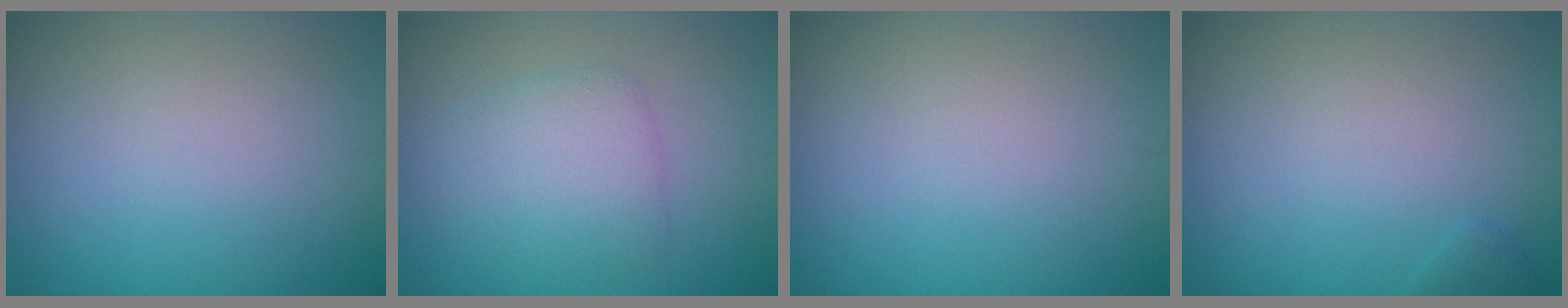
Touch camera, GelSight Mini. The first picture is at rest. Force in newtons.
{"total": 3.6, "press": 3.6, "slide": 0.2}
{"total": 0.0}
{"total": 0.6, "press": 0.6, "slide": 0.1}